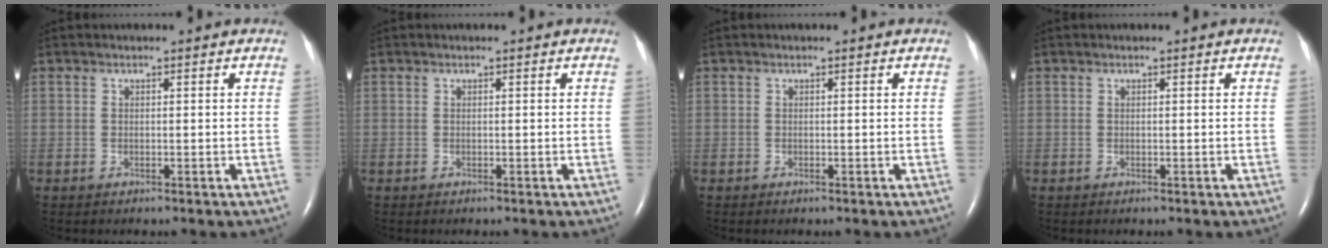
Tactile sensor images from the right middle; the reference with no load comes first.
{"total": 0.0}
{"total": 0.0}
{"total": 0.0}